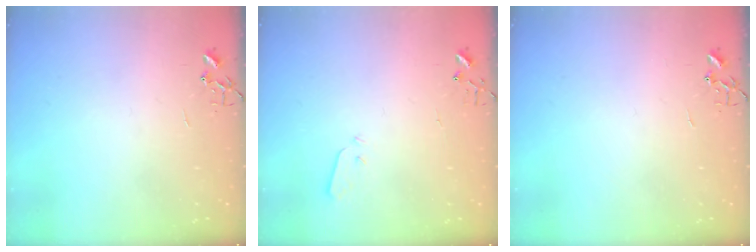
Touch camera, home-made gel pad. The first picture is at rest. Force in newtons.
{"total": 3.4, "press": 3.3, "slide": 0.7}
{"total": 0.0}